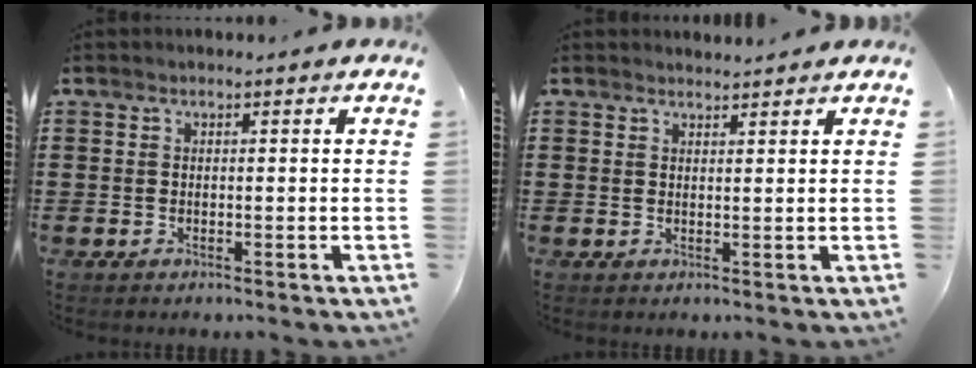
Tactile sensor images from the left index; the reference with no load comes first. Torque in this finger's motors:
{"motor_torque": [0.11, -0.10, 0.03, -0.01]}